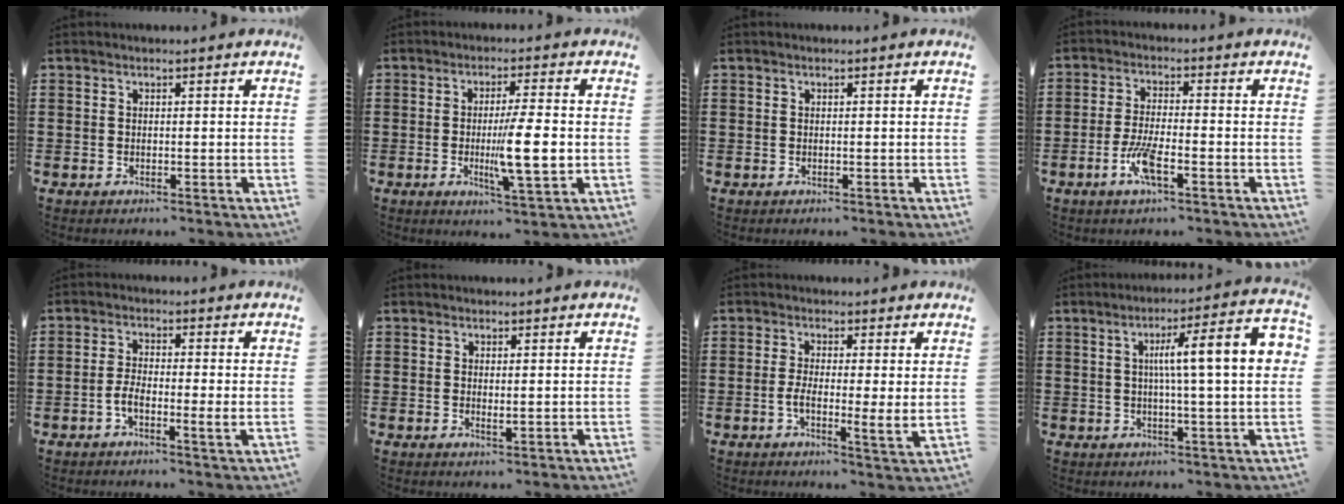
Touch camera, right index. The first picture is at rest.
{"total": 8.8, "force": [-0.9, 1.2, 8.6], "torque": [-0.158, -0.012, -0.018]}
{"total": 0.0}
{"total": 5.2, "force": [-2.6, 1.1, 4.4], "torque": [-0.107, -0.010, -0.054]}
{"total": 4.3, "force": [-1.3, 0.8, 4.0], "torque": [-0.083, -0.005, -0.027]}
{"total": 0.9, "force": [0.2, 0.2, 0.8], "torque": [-0.017, 0.001, 0.005]}
{"total": 4.5, "force": [-0.1, 1.0, 4.4], "torque": [-0.075, -0.006, -0.003]}
{"total": 10.3, "force": [1.6, 0.8, 10.2], "torque": [-0.173, -0.002, 0.018]}